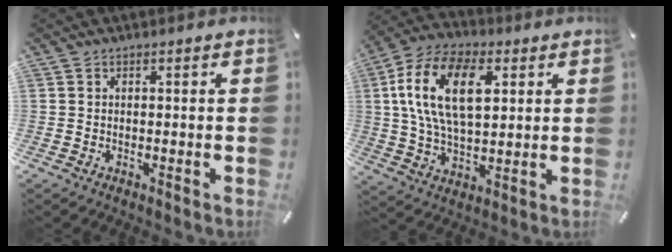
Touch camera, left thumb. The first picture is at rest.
{"total": 16.9, "force": [4.5, 9.7, 13.0], "torque": [-0.288, 0.008, 0.072]}